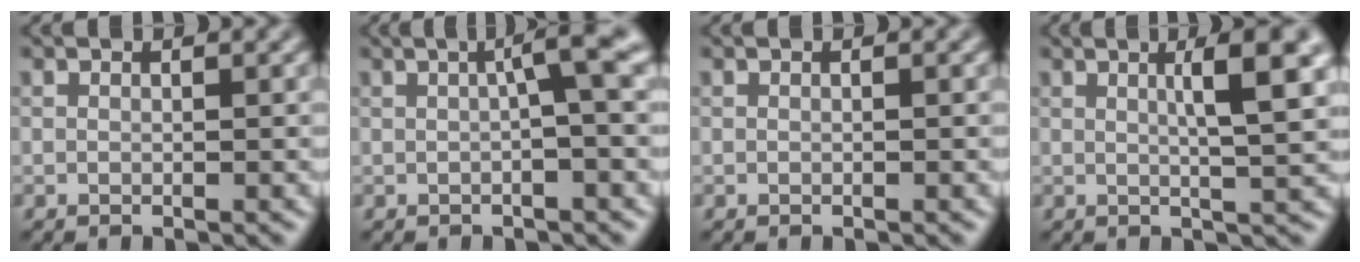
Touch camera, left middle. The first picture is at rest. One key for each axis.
{"total": 3.6, "fx": 0.4, "fy": 0.5, "fz": 3.5, "tx": -0.046, "ty": 0.013, "tz": 0.003}
{"total": 0.0}
{"total": 5.4, "fx": 1.6, "fy": 1.0, "fz": 5.1, "tx": -0.065, "ty": 0.009, "tz": 0.022}